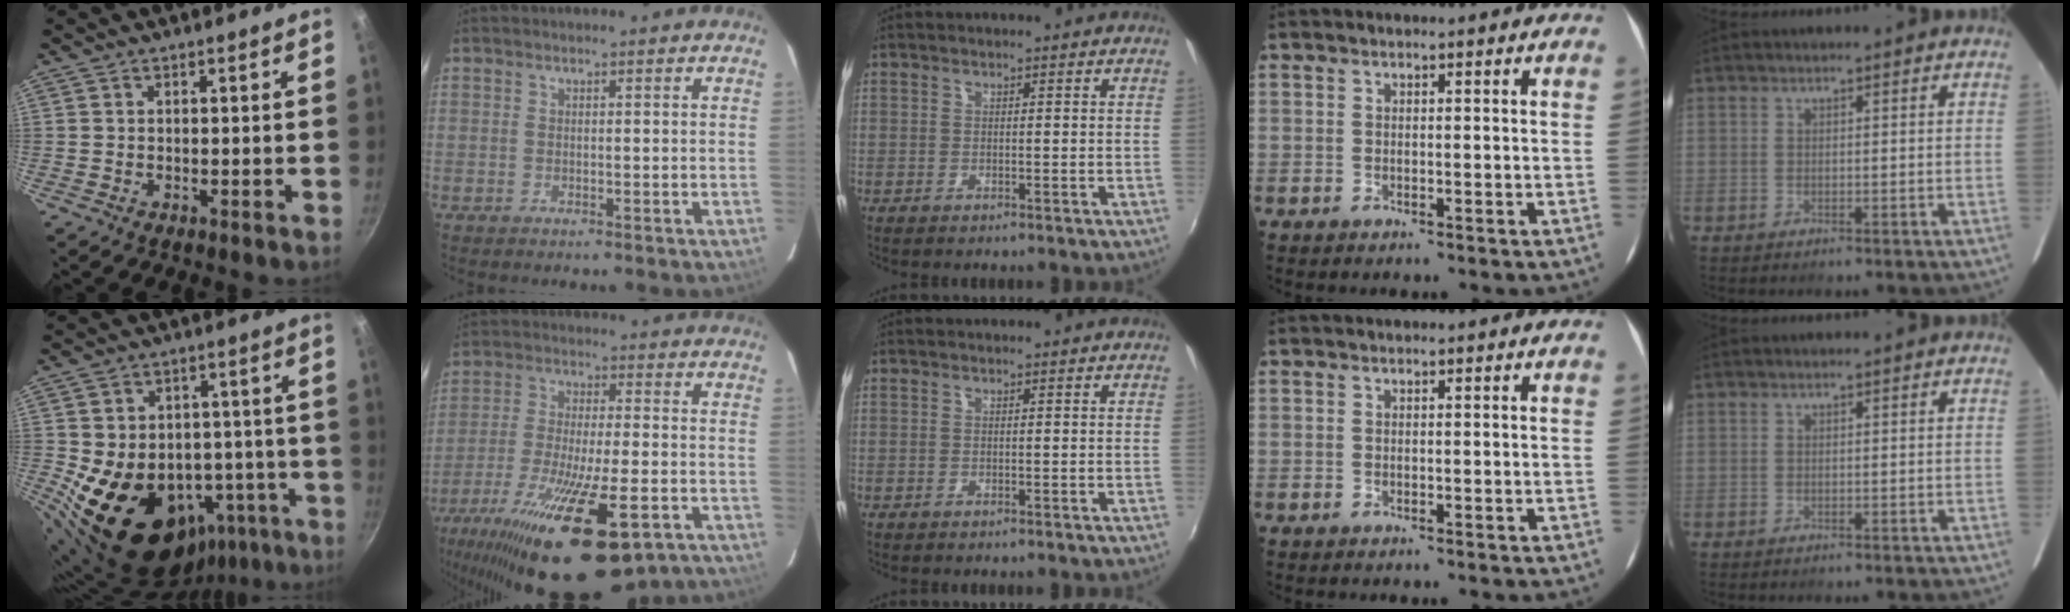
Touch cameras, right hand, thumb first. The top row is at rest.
{"thumb": {"total": 20.1, "force": [-7.3, 15.0, 11.1], "torque": [-0.139, 0.036, -0.079]}, "index": {"total": 27.4, "force": [-16.9, 8.5, 19.9], "torque": [-0.374, -0.069, -0.266]}}